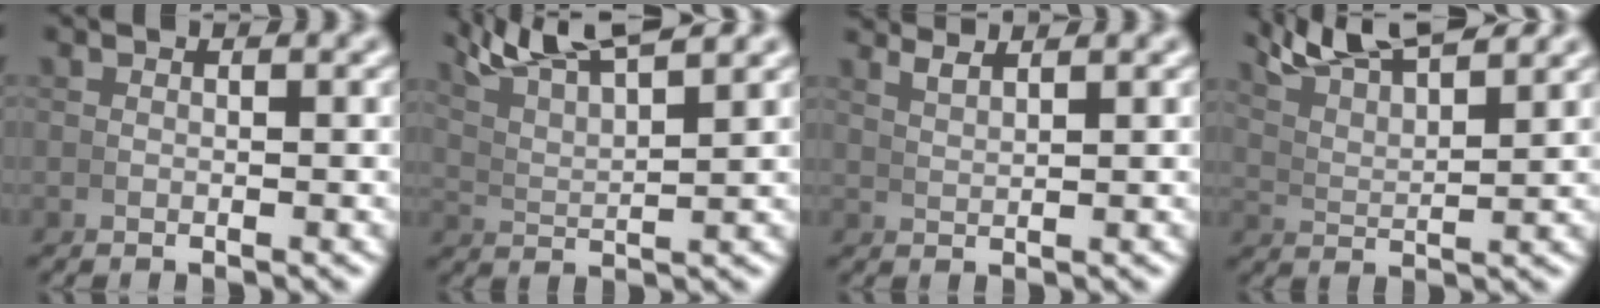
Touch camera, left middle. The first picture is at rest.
{"total": 7.7, "force": [6.2, 2.3, 4.0], "torque": [-0.077, 0.017, 0.101]}
{"total": 2.6, "force": [2.4, 0.0, 0.9], "torque": [-0.015, 0.005, 0.046]}
{"total": 7.0, "force": [5.9, 1.9, 3.3], "torque": [-0.065, 0.015, 0.098]}